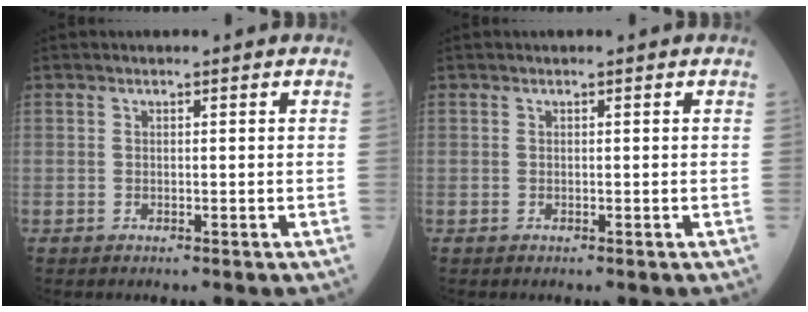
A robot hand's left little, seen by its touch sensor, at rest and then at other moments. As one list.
[{"total": 0.0}]